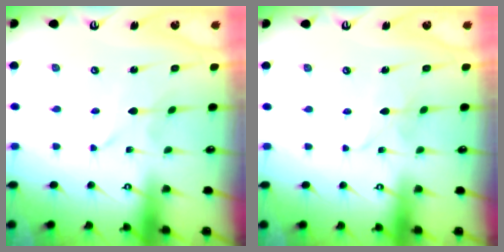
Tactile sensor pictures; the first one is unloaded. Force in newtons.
{"total": 2.6, "press": 2.6, "slide": 0.2}